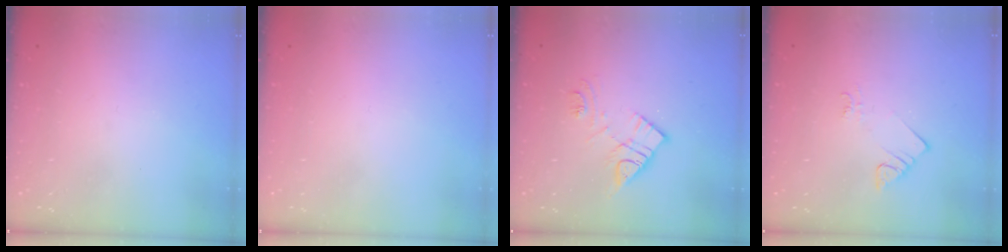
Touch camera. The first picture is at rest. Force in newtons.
{"total": 1.5, "press": 1.5, "slide": 0.1}
{"total": 11.6, "press": 11.6, "slide": 0.9}
{"total": 2.1, "press": 2.0, "slide": 0.5}